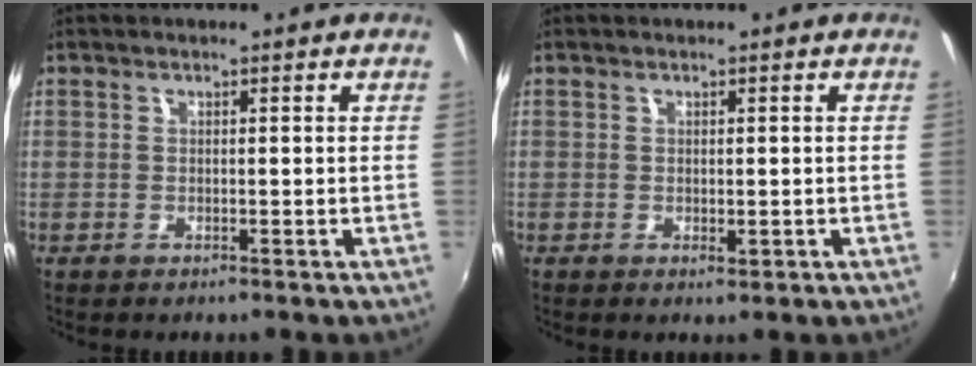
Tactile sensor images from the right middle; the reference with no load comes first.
{"total": 0.8, "force": [-0.1, 0.5, 0.6], "torque": [-0.010, -0.004, -0.001]}